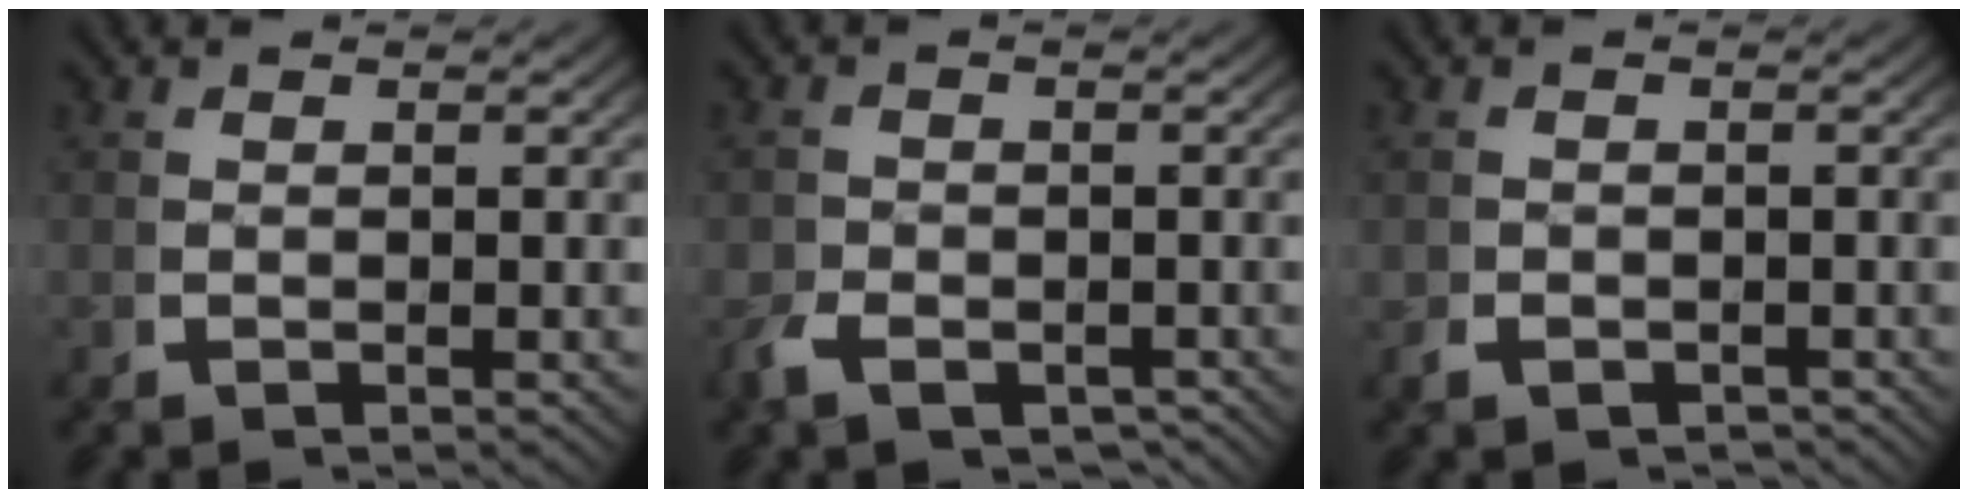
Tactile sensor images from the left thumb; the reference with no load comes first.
{"total": 2.8, "force": [-2.0, 1.6, 1.1], "torque": [-0.017, -0.009, -0.034]}
{"total": 1.6, "force": [-1.3, 0.8, 0.4], "torque": [-0.007, -0.006, -0.020]}